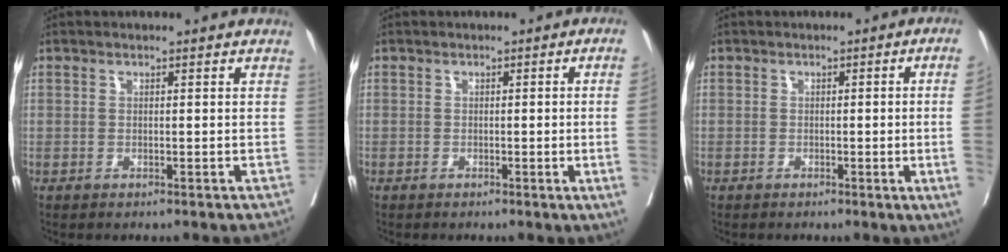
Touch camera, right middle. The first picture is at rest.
{"total": 5.8, "force": [-0.7, -2.0, 5.4], "torque": [-0.065, -0.015, -0.007]}
{"total": 8.3, "force": [-1.1, -2.5, 7.8], "torque": [-0.085, -0.018, -0.013]}